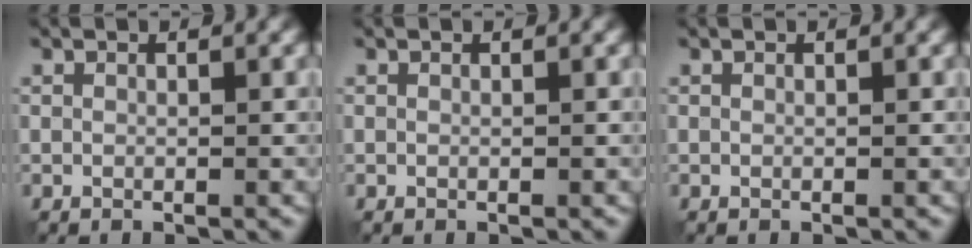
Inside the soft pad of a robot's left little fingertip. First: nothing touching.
{"total": 0.0}
{"total": 0.0}